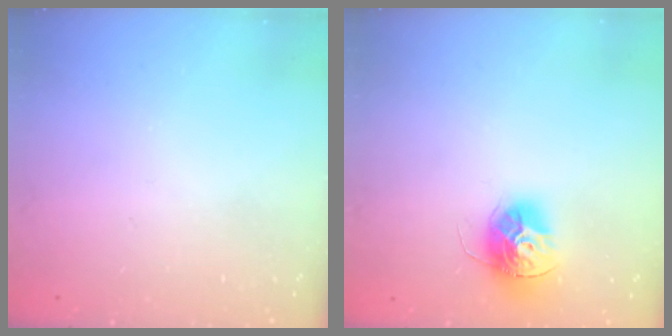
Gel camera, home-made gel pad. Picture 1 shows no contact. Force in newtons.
{"total": 12.2, "press": 12.2, "slide": 0.4}